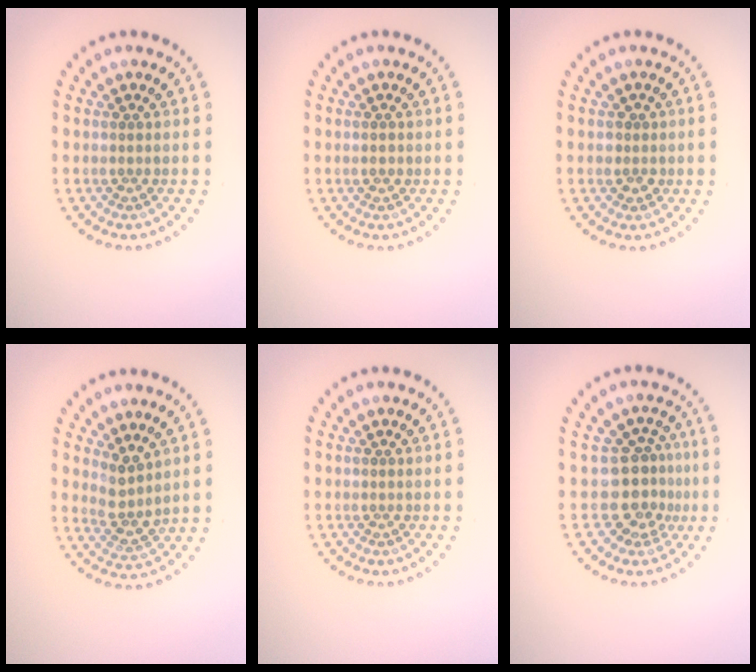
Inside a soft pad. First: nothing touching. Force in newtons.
{"total": 0.9, "press": 0.9, "slide": 0.1}
{"total": 1.3, "press": 1.2, "slide": 0.6}
{"total": 2.6, "press": 2.0, "slide": 1.7}
{"total": 0.0}
{"total": 3.5, "press": 2.6, "slide": 2.4}